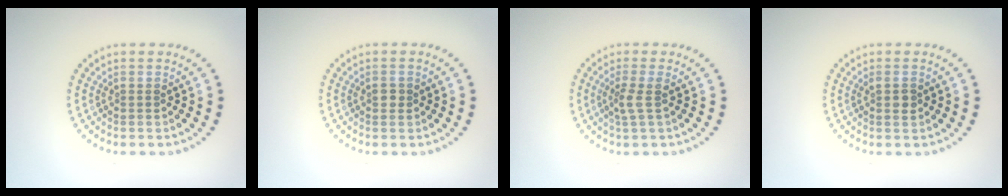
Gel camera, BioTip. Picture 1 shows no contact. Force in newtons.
{"total": 0.9, "press": 0.9, "slide": 0.2}
{"total": 1.8, "press": 1.4, "slide": 1.2}
{"total": 1.1, "press": 1.0, "slide": 0.4}